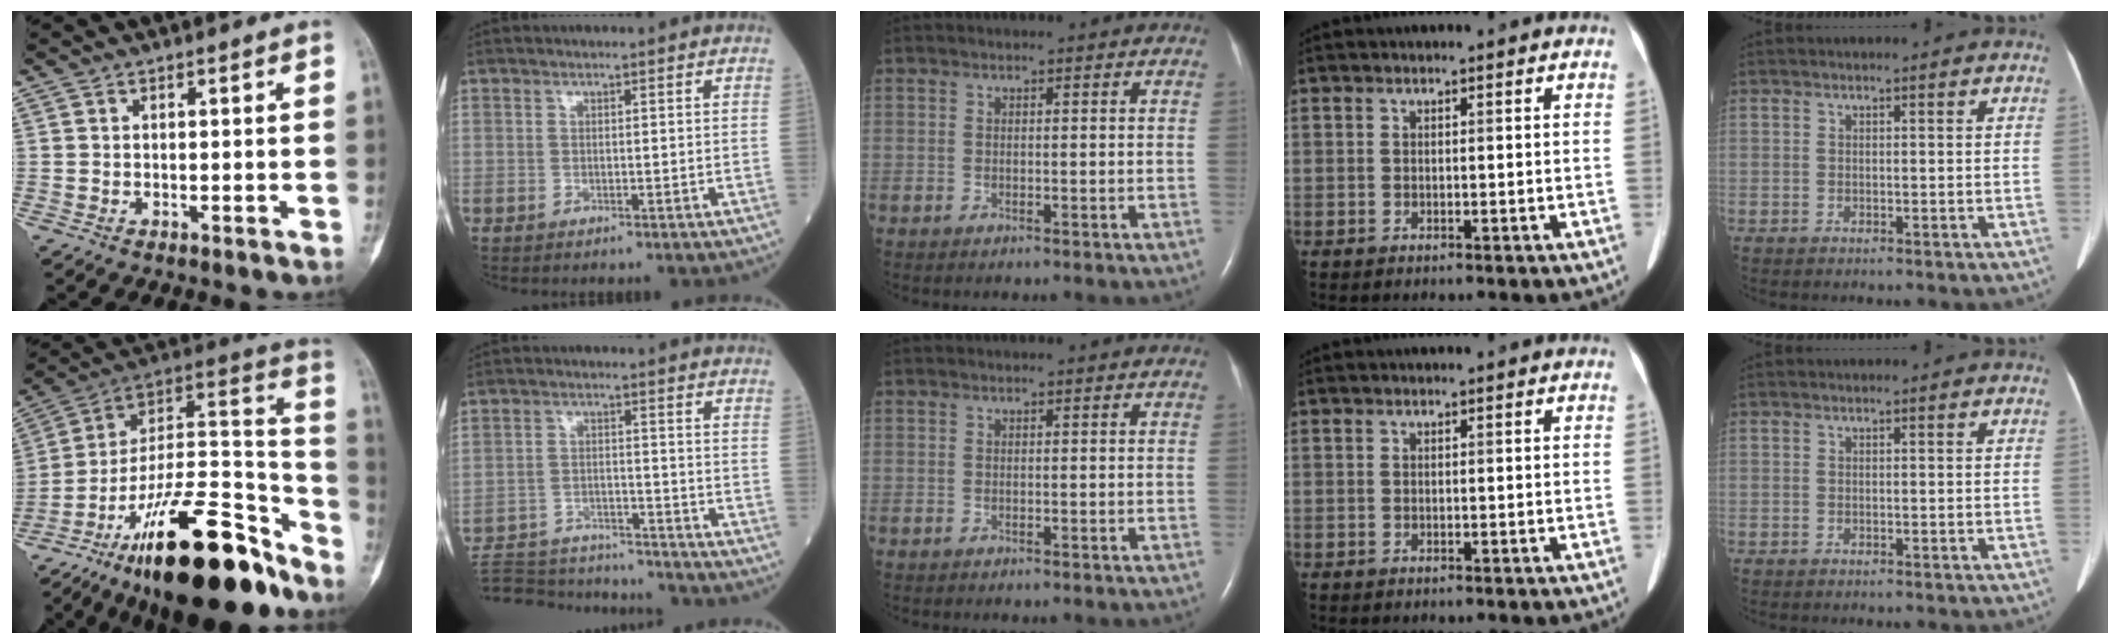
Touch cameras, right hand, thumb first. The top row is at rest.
{"thumb": {"total": 32.2, "force": [-21.4, 10.7, 21.6], "torque": [-0.271, 0.088, -0.346]}, "index": {"total": 19.7, "force": [-18.6, 3.2, 5.9], "torque": [-0.149, -0.013, -0.275]}}